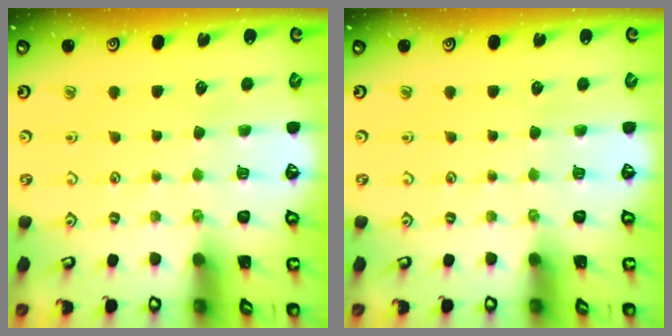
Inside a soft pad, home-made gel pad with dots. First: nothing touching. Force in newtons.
{"total": 0.0}